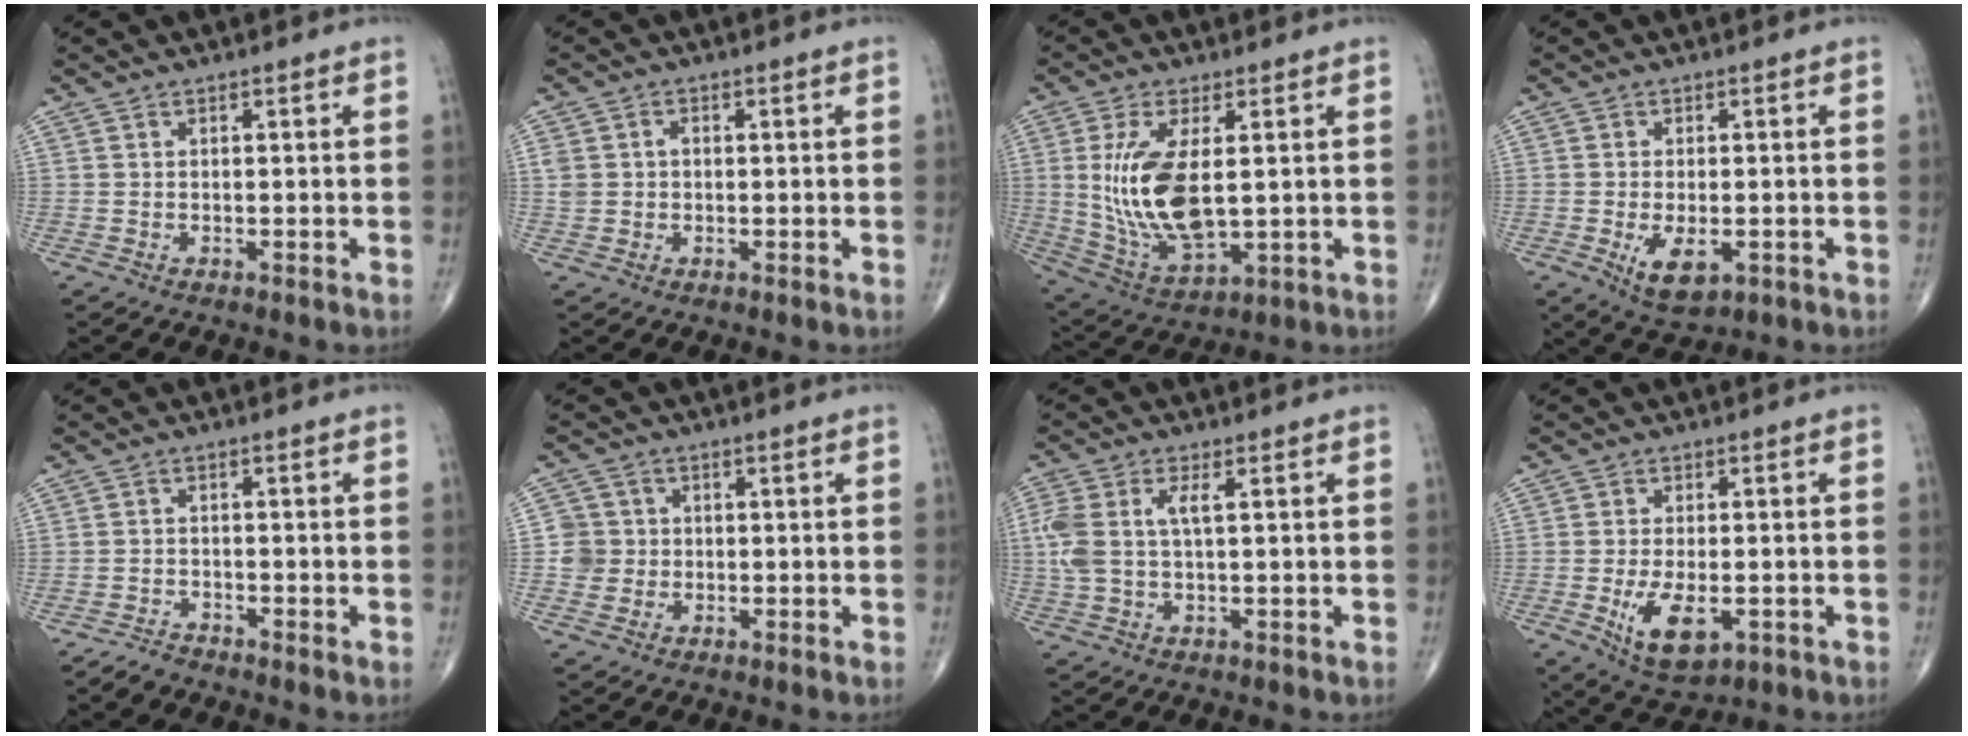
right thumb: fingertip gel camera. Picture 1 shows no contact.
{"total": 3.3, "force": [0.3, 2.7, 1.8], "torque": [-0.031, 0.011, 0.010]}
{"total": 15.2, "force": [1.6, 6.9, 13.4], "torque": [-0.272, -0.020, 0.046]}
{"total": 6.4, "force": [-1.8, 3.2, 5.2], "torque": [-0.085, -0.011, -0.021]}
{"total": 1.8, "force": [-1.7, 0.5, 0.0], "torque": [0.002, -0.005, -0.037]}
{"total": 4.3, "force": [-0.2, 4.3, 0.4], "torque": [0.024, 0.009, -0.009]}
{"total": 8.0, "force": [1.4, 3.7, 6.9], "torque": [-0.183, 0.018, 0.032]}
{"total": 8.8, "force": [-2.4, 4.4, 7.2], "torque": [-0.124, -0.012, -0.029]}